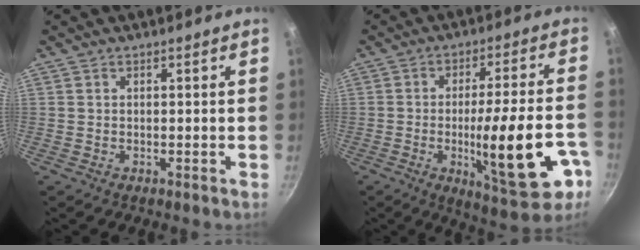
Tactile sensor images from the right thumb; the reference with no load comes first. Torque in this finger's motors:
{"motor_torque": [1.88, 2.07, 1.67, -0.20, 0.48]}